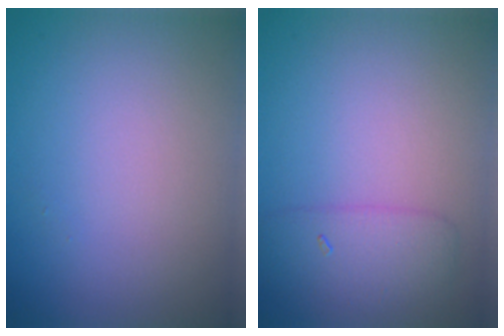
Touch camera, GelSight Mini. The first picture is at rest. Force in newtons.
{"total": 3.0, "press": 3.0, "slide": 0.2}